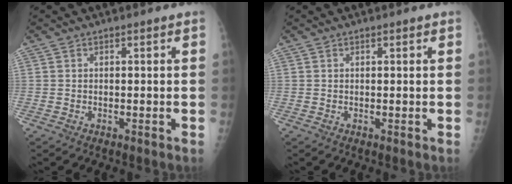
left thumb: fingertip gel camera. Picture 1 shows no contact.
{"total": 0.6, "force": [0.3, 0.1, 0.5], "torque": [-0.008, 0.001, 0.004]}